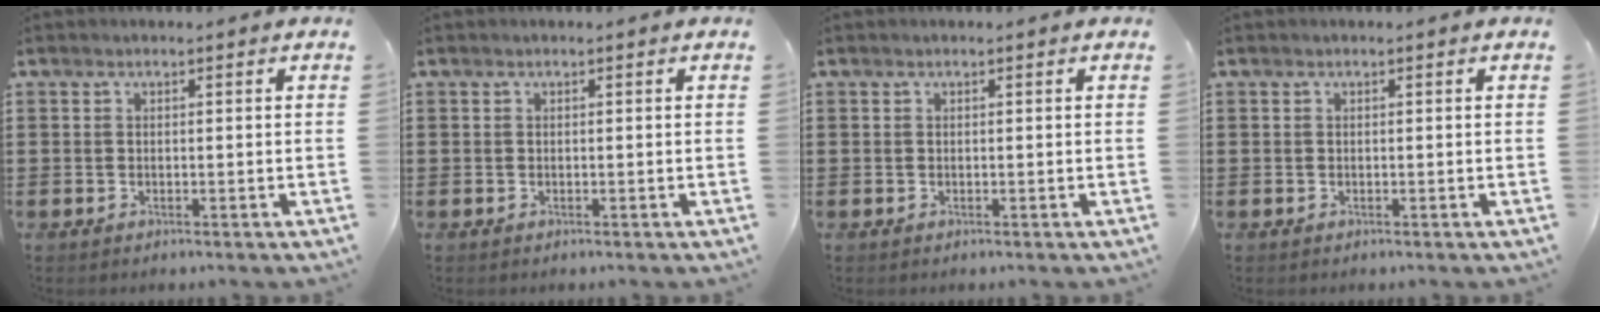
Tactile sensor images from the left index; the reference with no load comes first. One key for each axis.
{"total": 0.0}
{"total": 0.0}
{"total": 0.0}